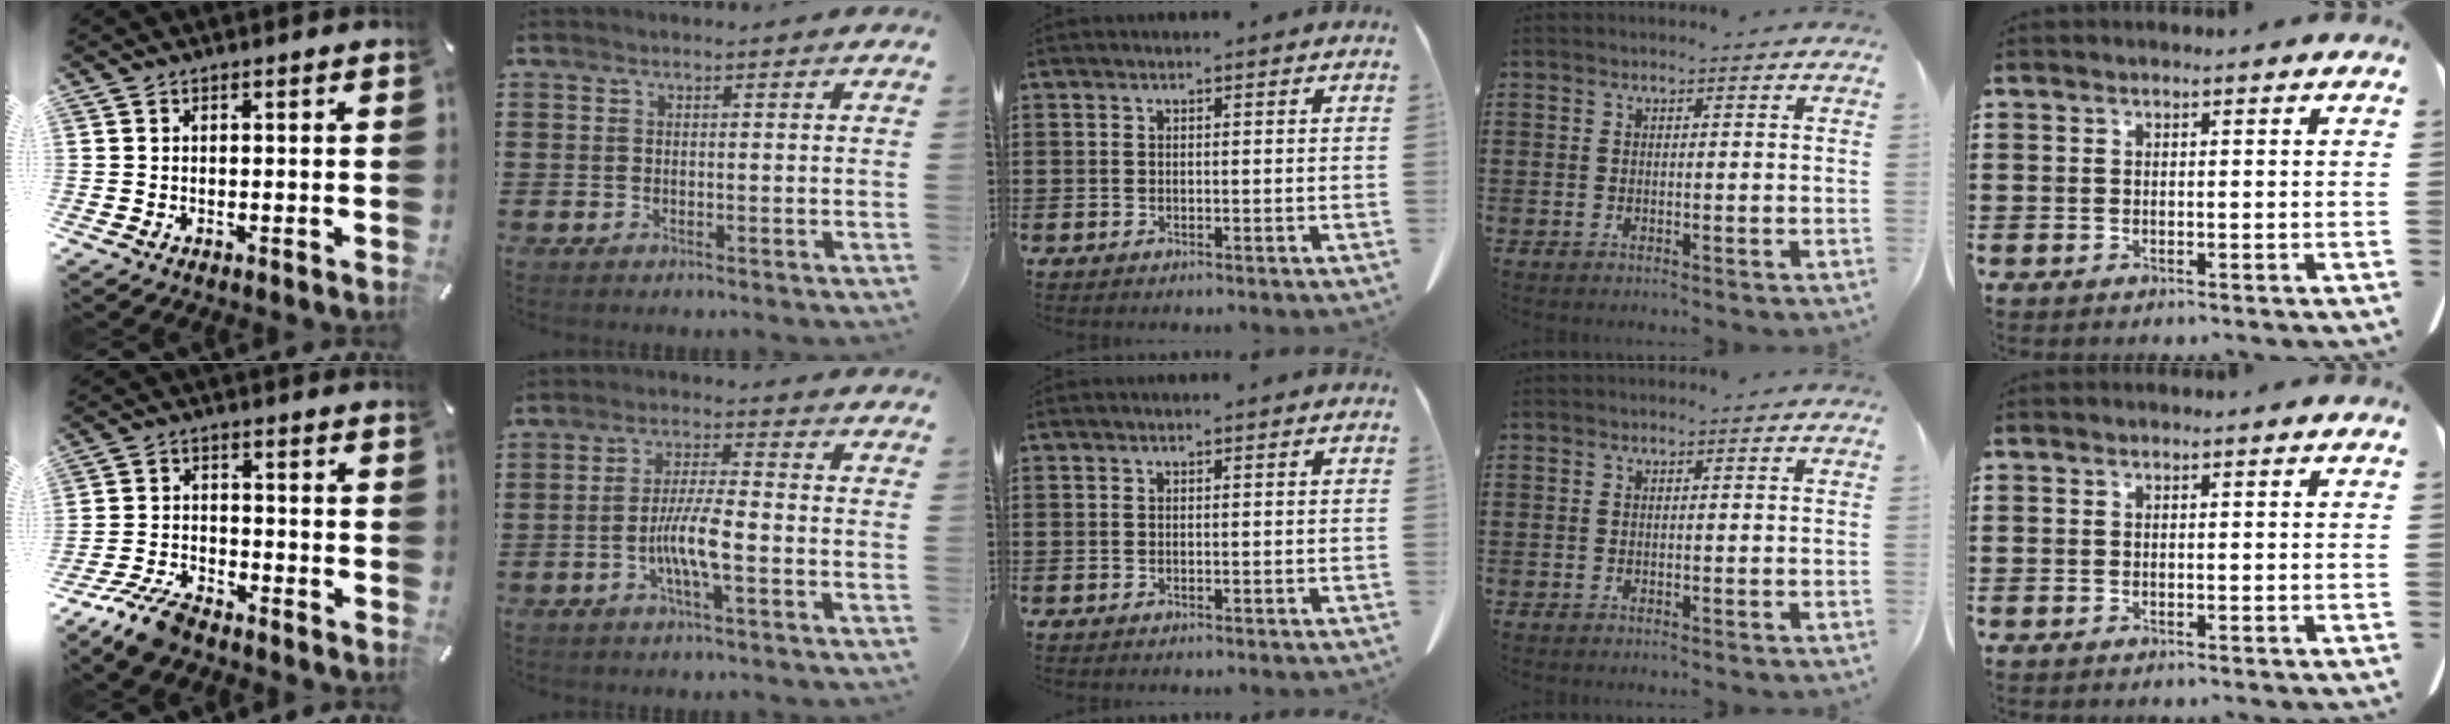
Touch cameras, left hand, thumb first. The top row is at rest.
{"thumb": {"total": 7.9, "force": [-6.6, 2.6, 3.5], "torque": [-0.076, 0.028, -0.128]}, "index": {"total": 6.8, "force": [-2.2, 1.3, 6.3], "torque": [-0.126, 0.000, -0.047]}}